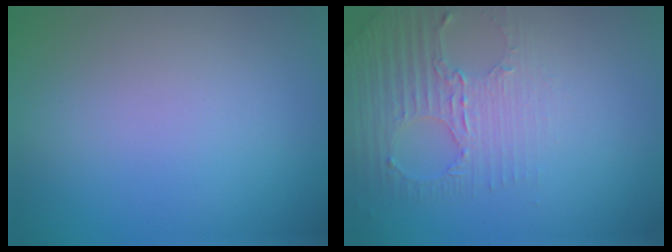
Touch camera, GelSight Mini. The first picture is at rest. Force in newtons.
{"total": 2.9, "press": 2.7, "slide": 1.1}